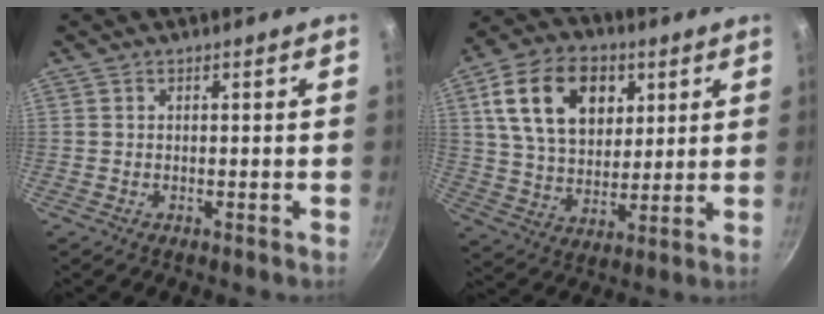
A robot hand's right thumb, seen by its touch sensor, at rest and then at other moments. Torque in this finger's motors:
{"motor_torque": [0.44, 3.52, 1.19, -0.42, 0.47]}